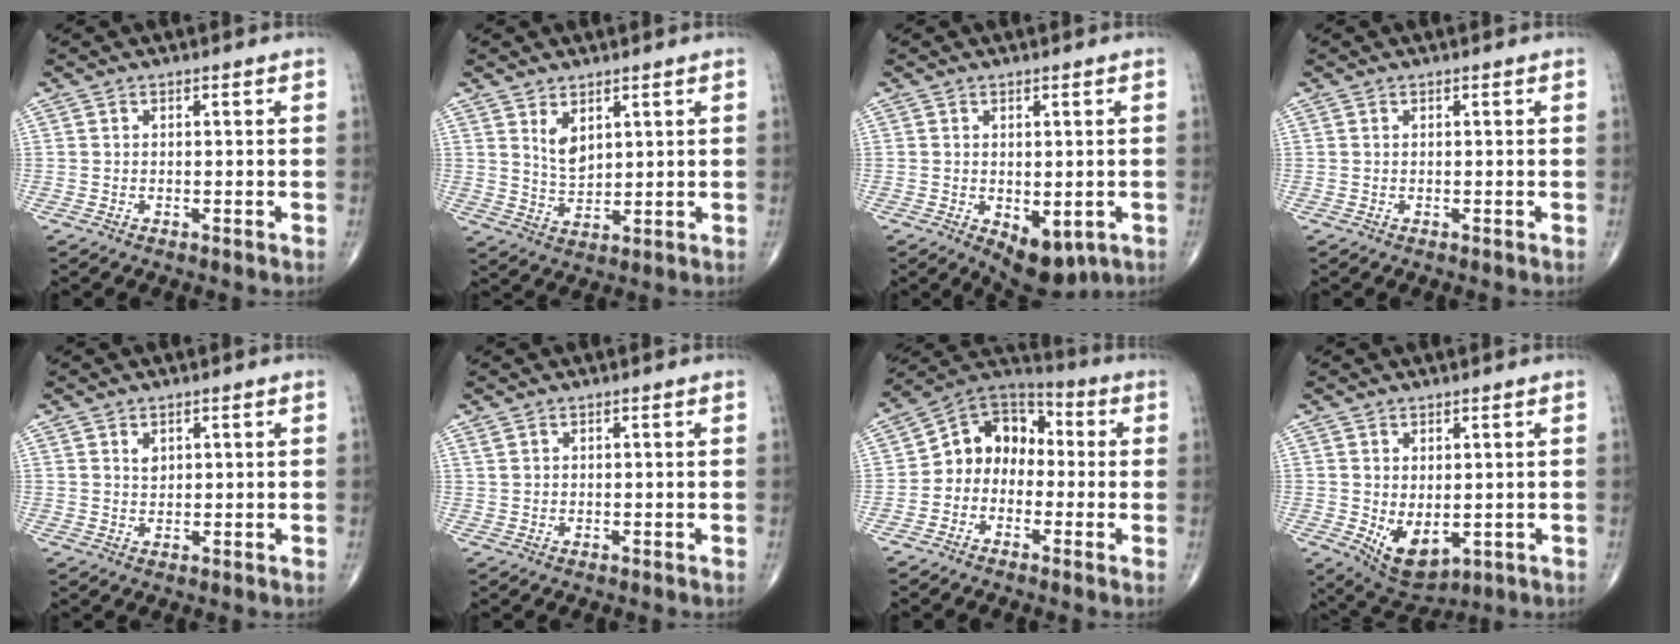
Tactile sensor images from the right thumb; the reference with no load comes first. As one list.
[{"total": 4.7, "force": [2.4, 2.5, 3.2], "torque": [-0.047, -0.022, 0.052]}, {"total": 7.2, "force": [-2.3, 4.0, 5.6], "torque": [-0.057, -0.003, -0.014]}, {"total": 0.0}, {"total": 1.6, "force": [0.9, 1.0, 0.9], "torque": [-0.009, -0.006, 0.020]}, {"total": 0.8, "force": [0.7, 0.2, 0.4], "torque": [-0.009, 0.006, 0.019]}, {"total": 10.4, "force": [-1.3, 8.5, 5.9], "torque": [-0.064, 0.053, -0.045]}, {"total": 7.7, "force": [-0.8, 4.4, 6.3], "torque": [-0.089, -0.010, 0.009]}]